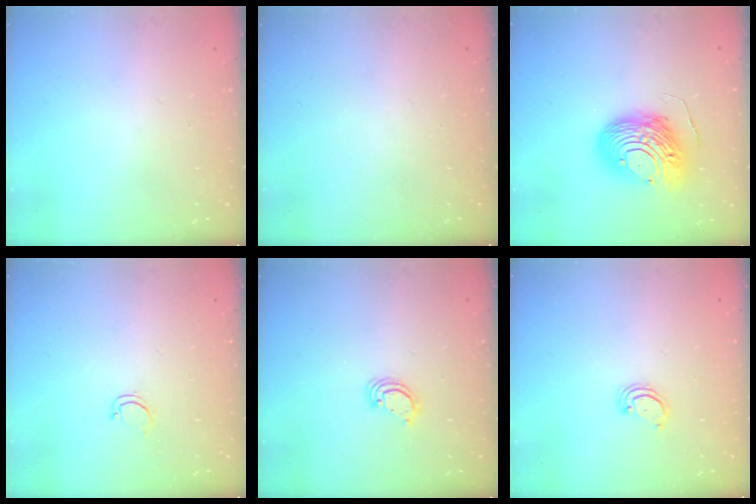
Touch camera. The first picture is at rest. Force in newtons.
{"total": 0.0}
{"total": 14.4, "press": 14.4, "slide": 1.2}
{"total": 2.8, "press": 2.8, "slide": 0.2}
{"total": 3.7, "press": 3.6, "slide": 0.2}
{"total": 2.8, "press": 2.8, "slide": 0.3}